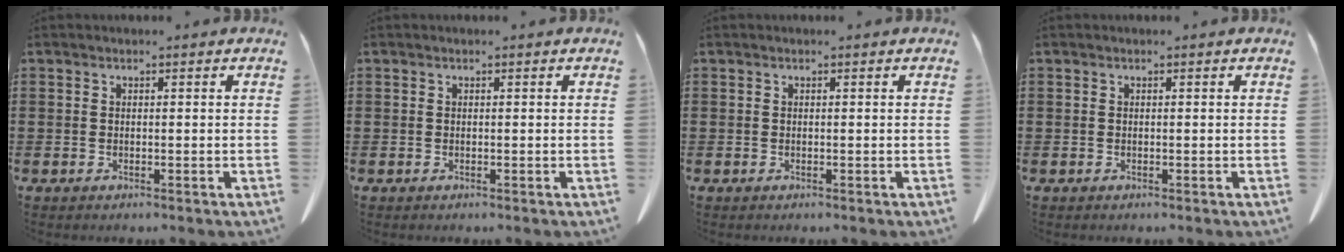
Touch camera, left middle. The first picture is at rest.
{"total": 0.0}
{"total": 0.0}
{"total": 0.0}